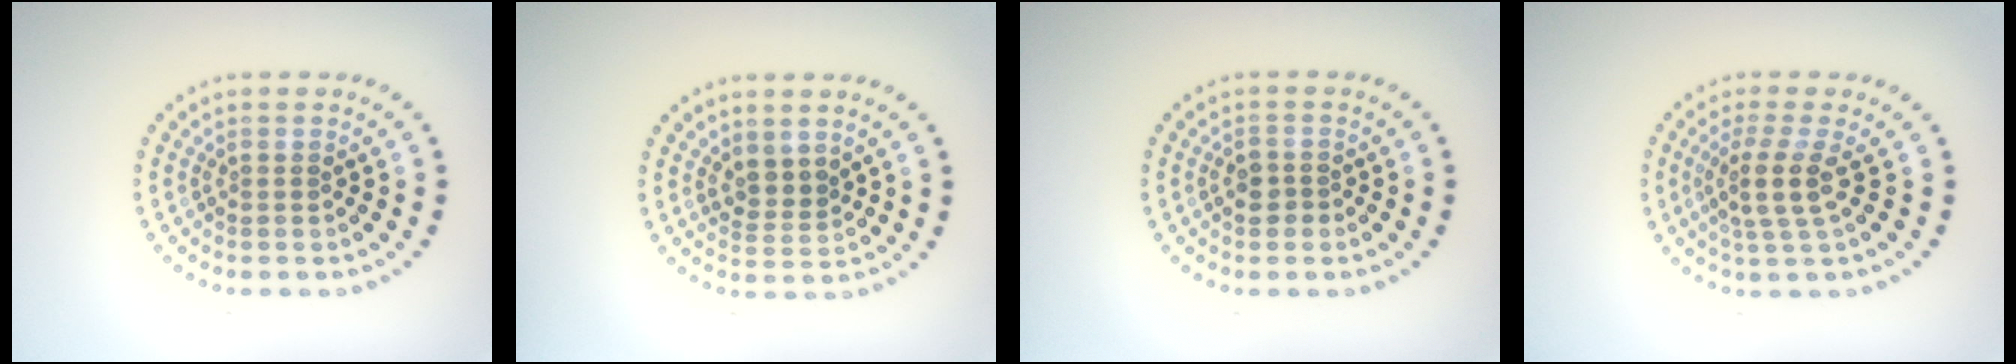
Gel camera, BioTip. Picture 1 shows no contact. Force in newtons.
{"total": 1.9, "press": 1.3, "slide": 1.4}
{"total": 1.8, "press": 1.7, "slide": 0.6}
{"total": 3.1, "press": 2.4, "slide": 2.0}